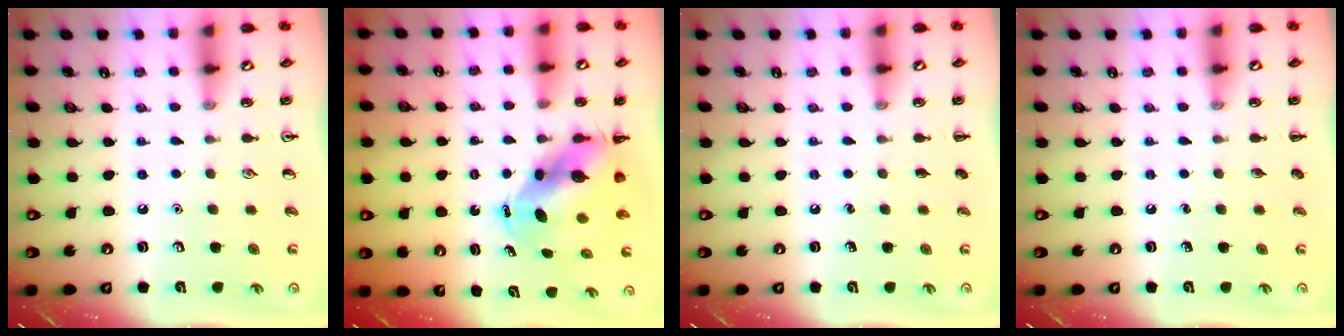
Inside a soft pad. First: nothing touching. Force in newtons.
{"total": 8.0, "press": 7.8, "slide": 1.7}
{"total": 0.0}
{"total": 0.0}